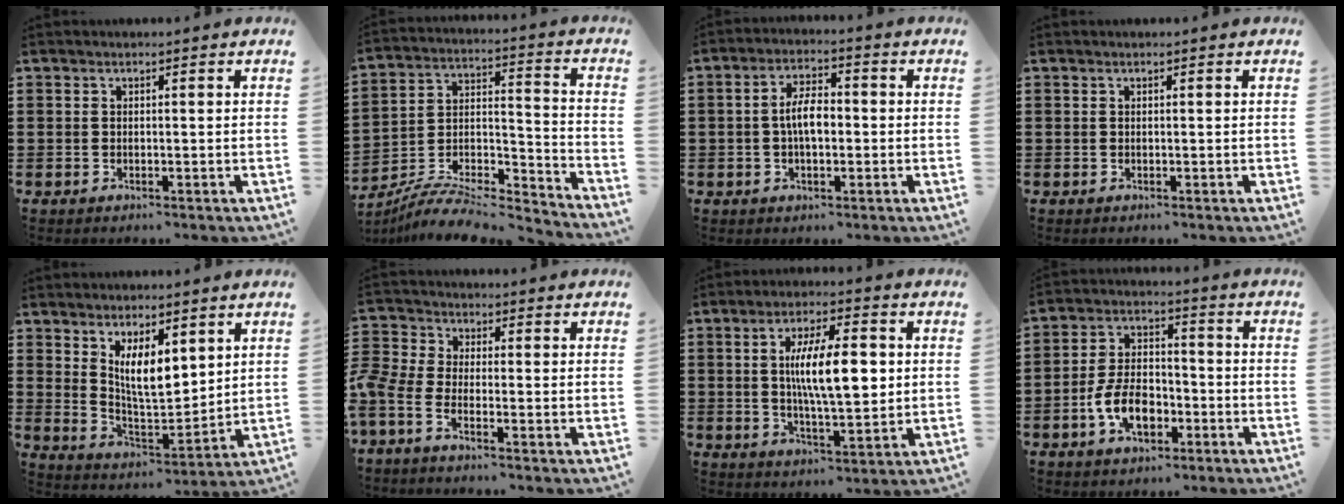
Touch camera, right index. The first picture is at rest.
{"total": 7.8, "force": [-7.2, 1.7, 2.5], "torque": [-0.039, 0.008, -0.142]}
{"total": 5.3, "force": [-0.5, 2.2, 4.8], "torque": [-0.094, 0.002, -0.011]}
{"total": 0.0}
{"total": 7.5, "force": [4.2, 2.7, 5.6], "torque": [-0.113, -0.019, 0.075]}
{"total": 3.1, "force": [-2.3, 0.5, 2.0], "torque": [-0.068, -0.012, -0.054]}
{"total": 10.6, "force": [1.3, 3.2, 10.0], "torque": [-0.187, 0.003, 0.019]}
{"total": 8.1, "force": [-3.1, 4.6, 5.9], "torque": [-0.137, 0.002, -0.061]}